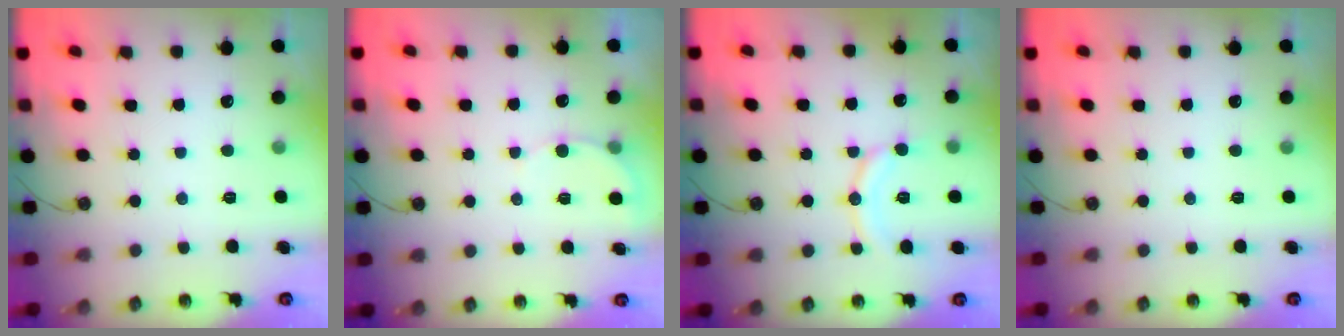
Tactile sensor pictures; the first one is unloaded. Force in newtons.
{"total": 4.9, "press": 4.8, "slide": 0.4}
{"total": 10.3, "press": 10.3, "slide": 0.6}
{"total": 0.0}